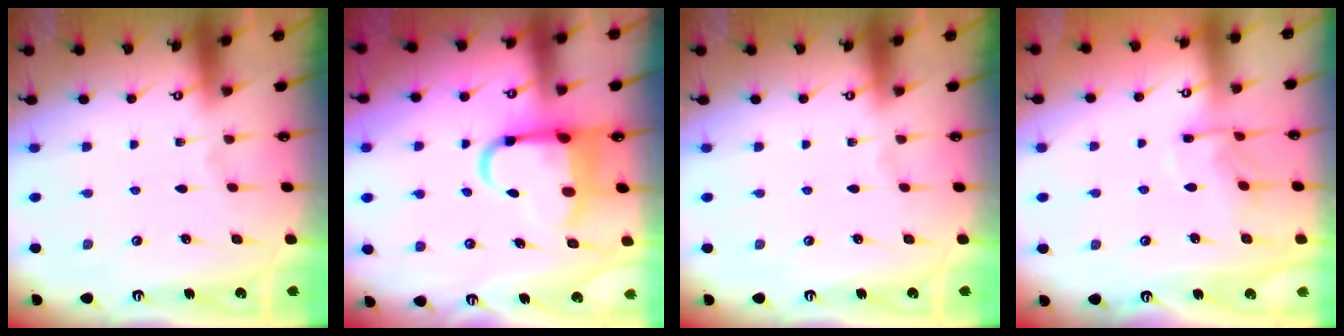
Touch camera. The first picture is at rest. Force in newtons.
{"total": 9.8, "press": 9.4, "slide": 2.9}
{"total": 0.0}
{"total": 6.8, "press": 6.8, "slide": 0.6}